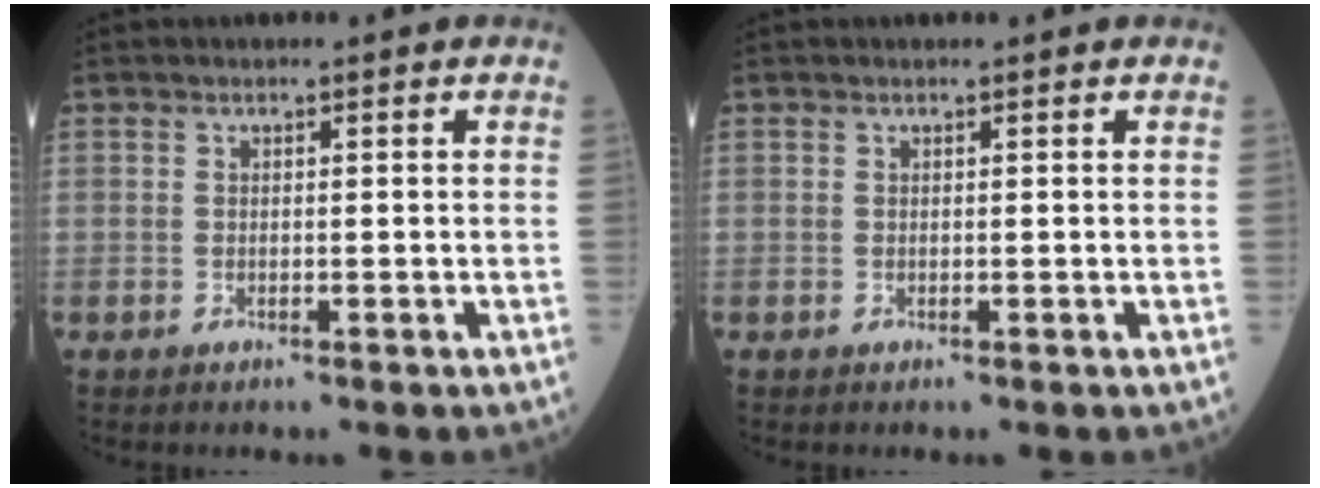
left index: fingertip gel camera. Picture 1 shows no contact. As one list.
[{"total": 0.0}]